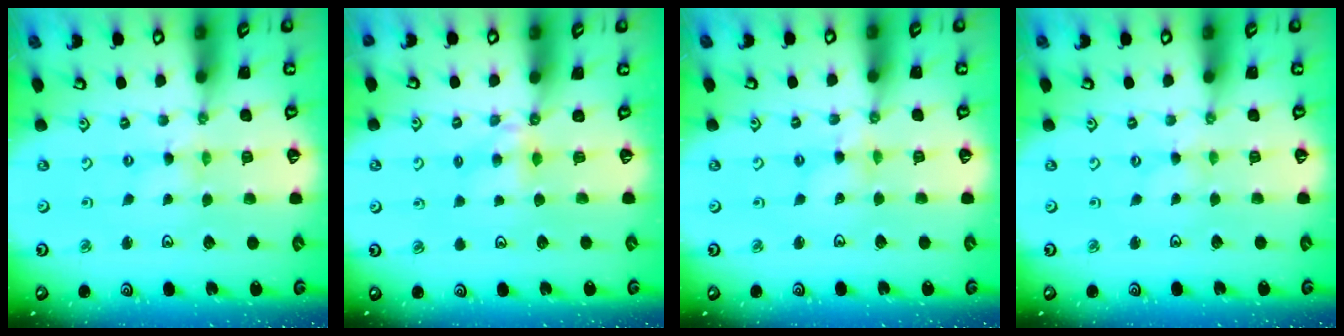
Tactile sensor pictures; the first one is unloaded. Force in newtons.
{"total": 4.9, "press": 4.8, "slide": 0.8}
{"total": 3.3, "press": 3.3, "slide": 0.3}
{"total": 0.0}